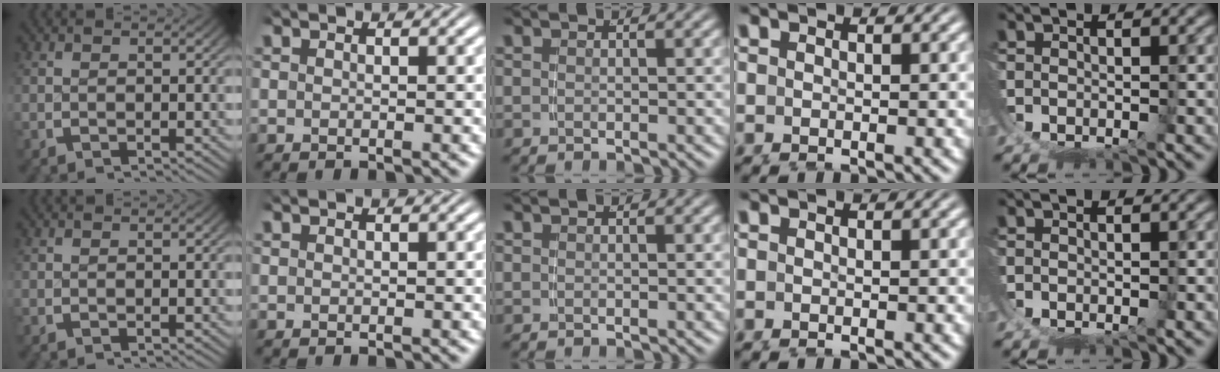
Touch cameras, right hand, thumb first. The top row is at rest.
{}